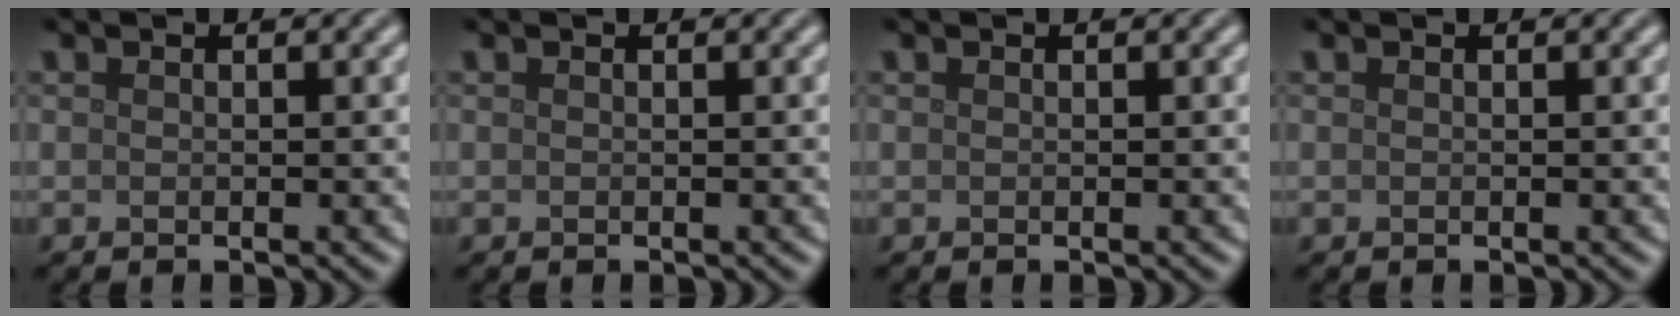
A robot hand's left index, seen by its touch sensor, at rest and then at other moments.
{"total": 0.0}
{"total": 0.0}
{"total": 0.0}